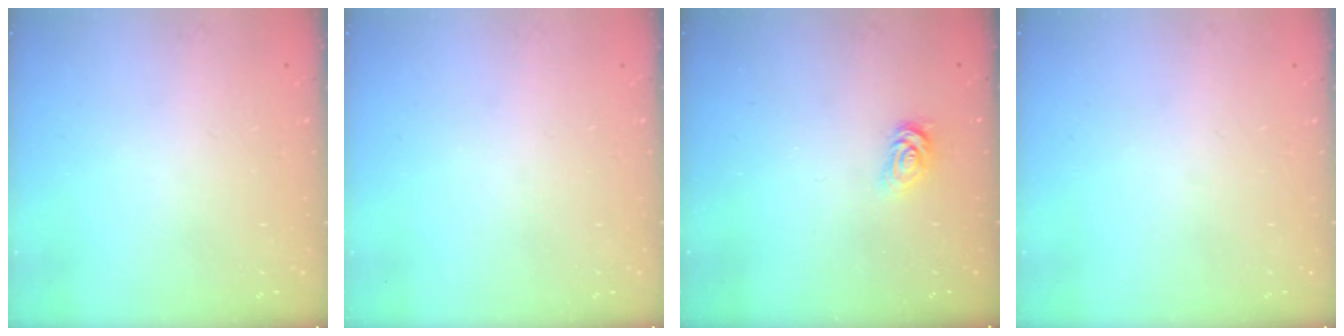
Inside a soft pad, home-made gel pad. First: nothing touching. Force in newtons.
{"total": 0.0}
{"total": 2.5, "press": 2.5, "slide": 0.4}
{"total": 0.0}